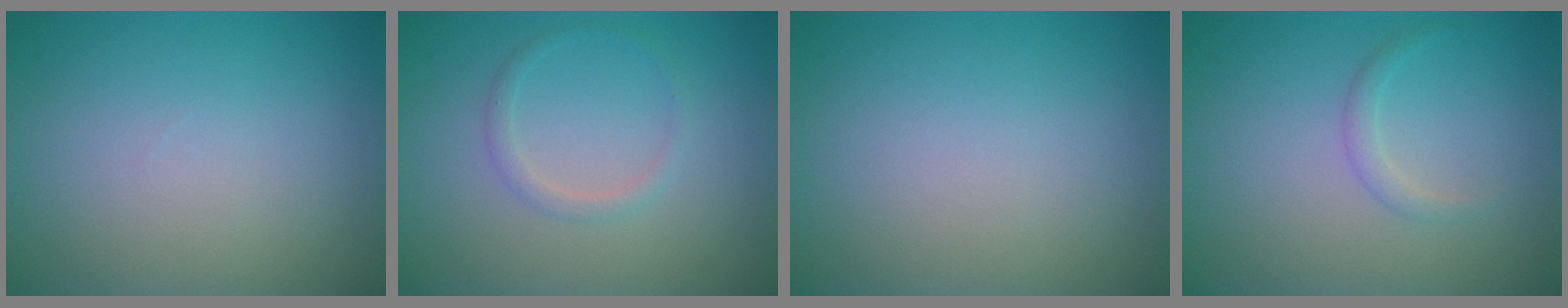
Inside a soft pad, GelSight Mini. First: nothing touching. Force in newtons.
{"total": 1.2, "press": 1.2, "slide": 0.1}
{"total": 0.0}
{"total": 1.0, "press": 1.0, "slide": 0.1}